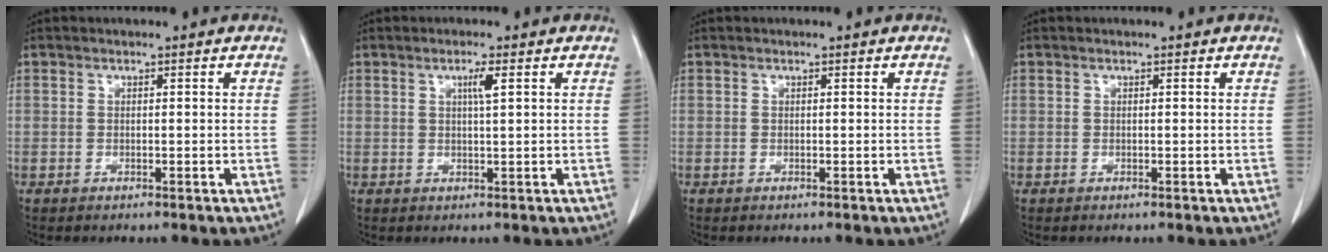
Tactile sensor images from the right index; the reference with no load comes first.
{"total": 2.2, "force": [0.8, -0.2, 2.0], "torque": [-0.038, -0.002, 0.015]}
{"total": 0.0}
{"total": 0.0}